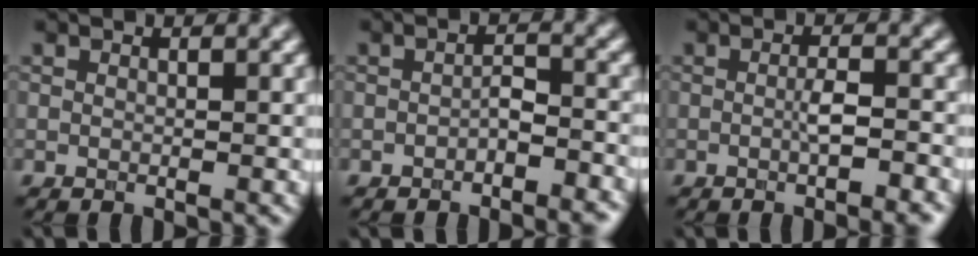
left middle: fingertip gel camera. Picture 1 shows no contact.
{"total": 2.1, "force": [-1.2, 0.7, 1.5], "torque": [-0.023, 0.005, -0.020]}
{"total": 2.9, "force": [-0.9, 0.5, 2.7], "torque": [-0.040, 0.004, -0.016]}